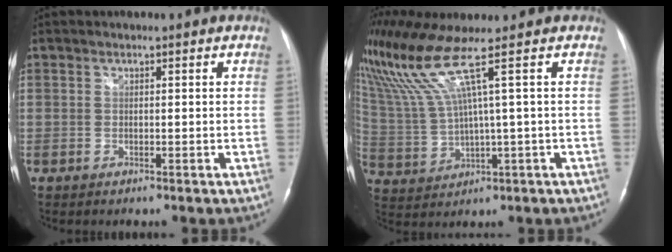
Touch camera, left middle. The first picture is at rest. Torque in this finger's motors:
{"motor_torque": [0.39, -0.48, 0.88, 0.21]}